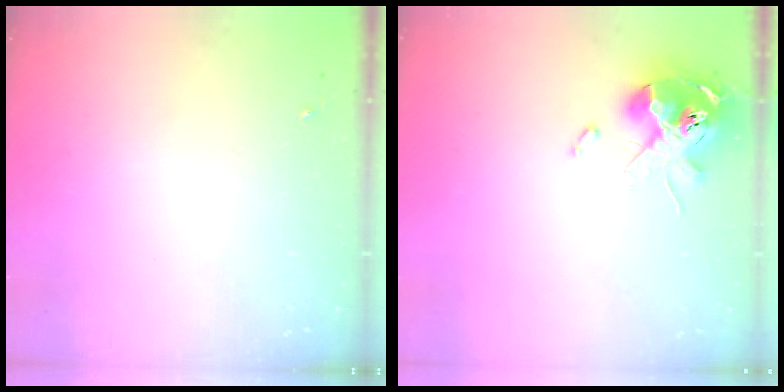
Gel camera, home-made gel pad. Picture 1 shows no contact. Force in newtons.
{"total": 14.1, "press": 14.0, "slide": 1.7}